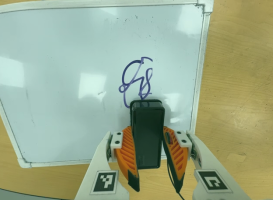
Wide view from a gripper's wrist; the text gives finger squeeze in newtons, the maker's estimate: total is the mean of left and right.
{"total": 5.5, "left": 4.7, "right": 6.2}